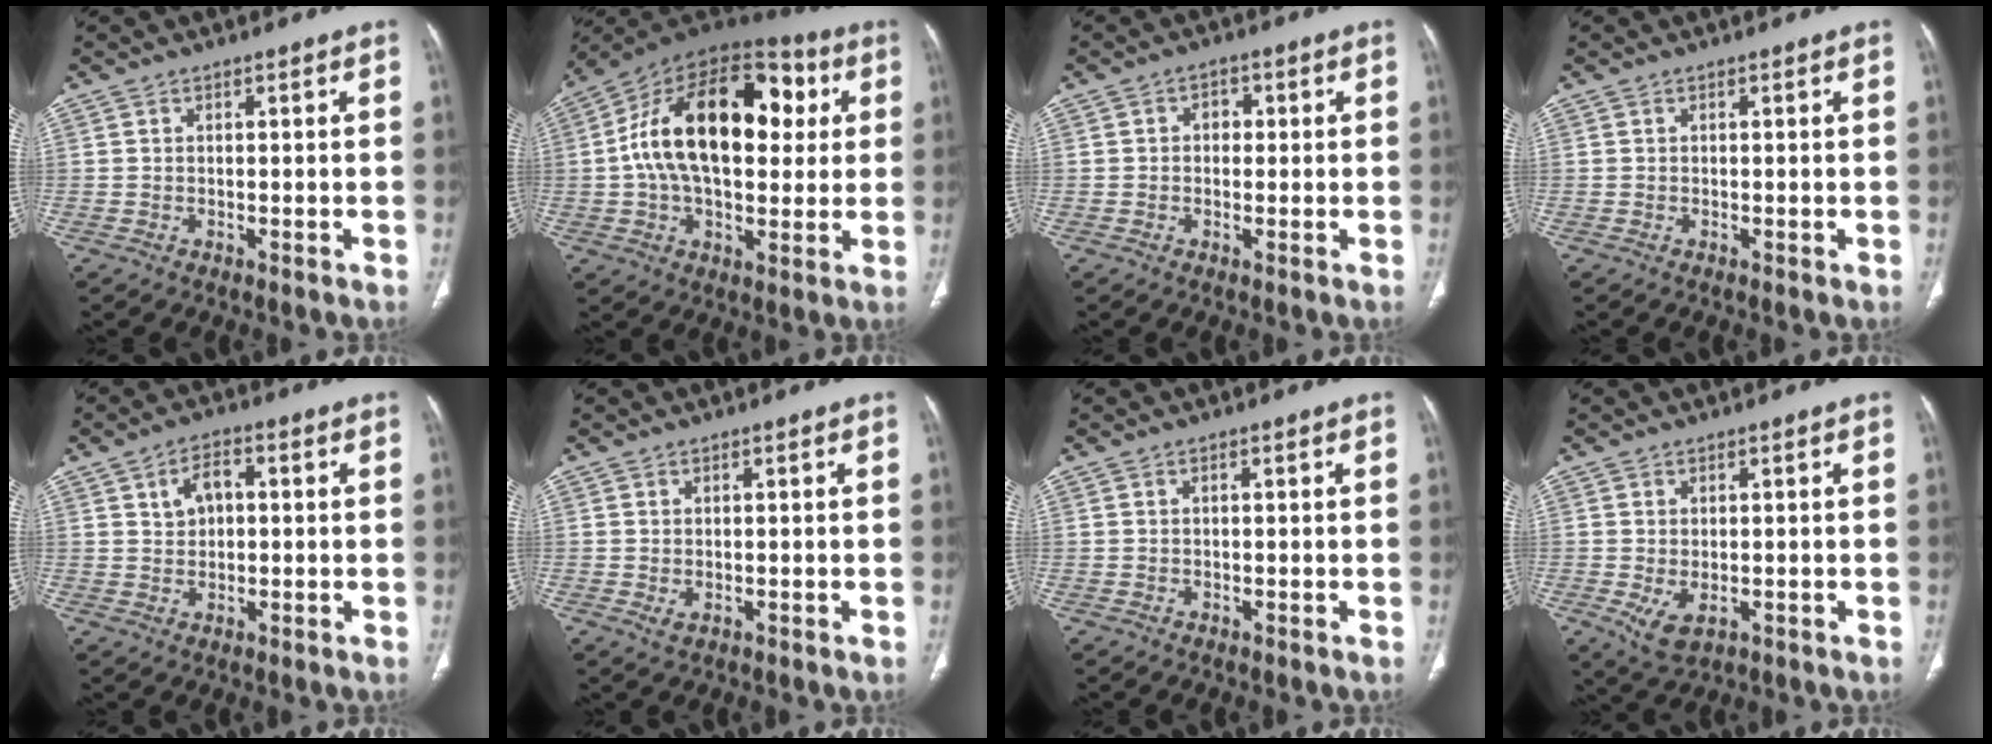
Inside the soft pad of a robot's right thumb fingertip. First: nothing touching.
{"total": 25.7, "force": [4.0, 15.1, 20.4], "torque": [-0.324, 0.027, 0.055]}
{"total": 2.5, "force": [0.2, 2.0, 1.5], "torque": [-0.004, 0.006, -0.002]}
{"total": 0.0}
{"total": 5.2, "force": [1.3, 3.4, 3.7], "torque": [-0.054, 0.007, 0.020]}
{"total": 1.3, "force": [-0.2, 0.8, 1.0], "torque": [-0.021, -0.001, 0.003]}
{"total": 0.0}
{"total": 4.6, "force": [-1.1, 2.7, 3.6], "torque": [-0.068, -0.009, -0.005]}